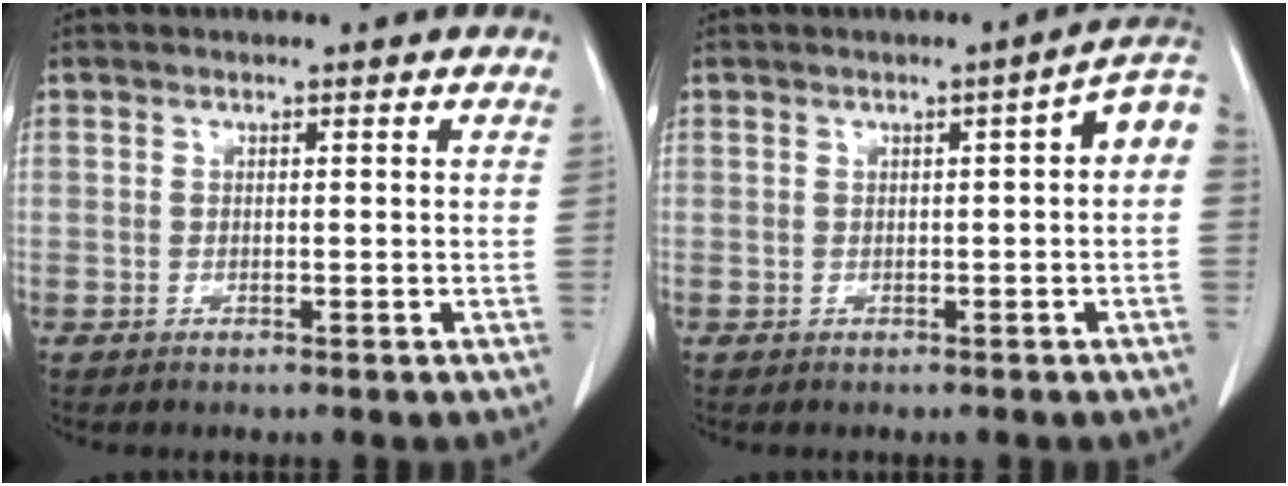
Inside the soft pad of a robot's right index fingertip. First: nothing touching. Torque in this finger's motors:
{"motor_torque": [0.50, -0.14, 0.13, 0.05]}